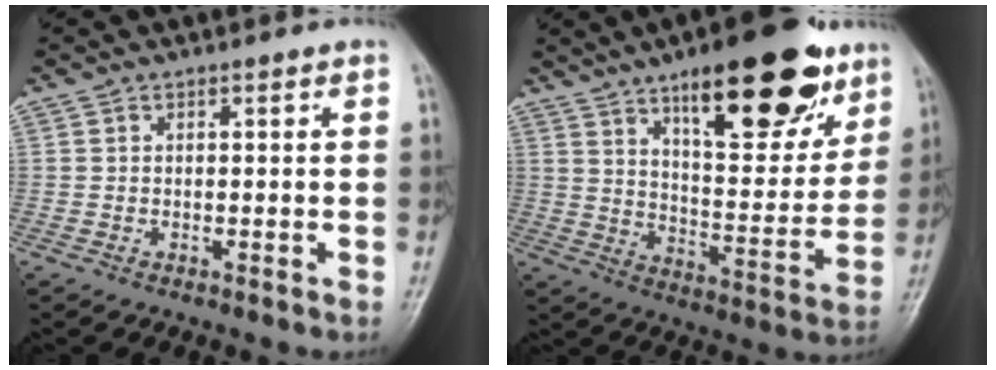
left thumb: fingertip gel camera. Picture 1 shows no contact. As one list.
[{"total": 24.3, "force": [14.3, 8.8, 17.5], "torque": [-0.210, -0.056, 0.222]}]